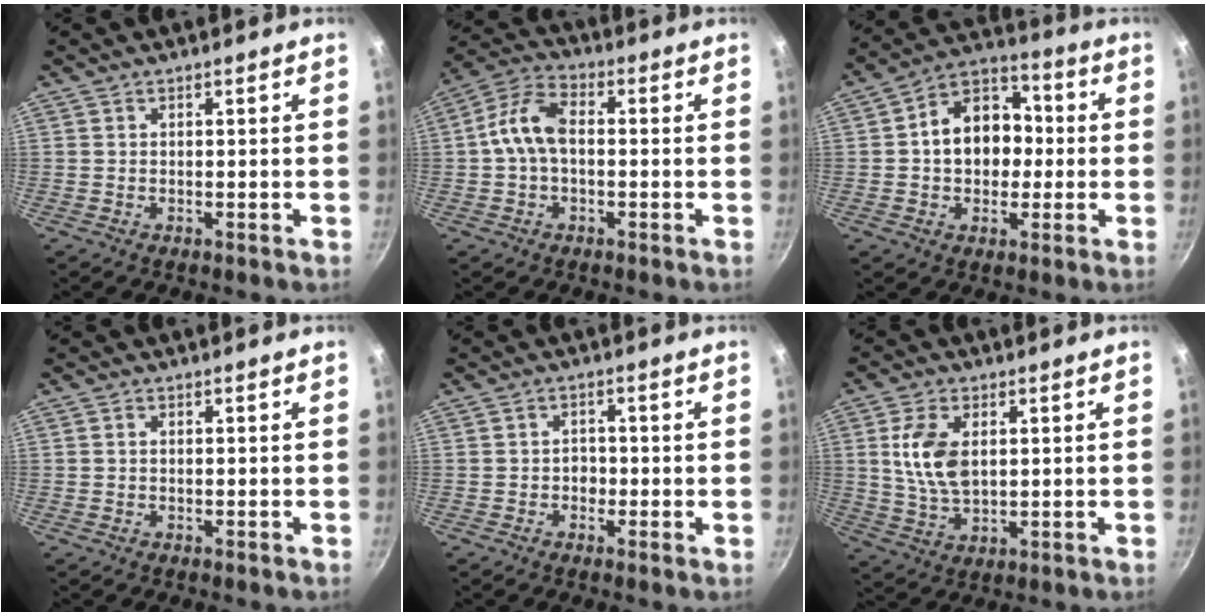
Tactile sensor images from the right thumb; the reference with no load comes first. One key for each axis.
{"total": 8.9, "fx": -0.3, "fy": 5.6, "fz": 6.9, "tx": -0.125, "ty": 0.032, "tz": -0.019}
{"total": 13.5, "fx": 0.3, "fy": 10.4, "fz": 8.7, "tx": -0.091, "ty": 0.030, "tz": -0.011}
{"total": 0.6, "fx": 0.0, "fy": 0.4, "fz": 0.4, "tx": -0.007, "ty": 0.004, "tz": -0.002}
{"total": 2.2, "fx": -0.6, "fy": 1.8, "fz": 1.1, "tx": -0.005, "ty": 0.005, "tz": -0.014}
{"total": 9.5, "fx": 1.9, "fy": 5.5, "fz": 7.4, "tx": -0.139, "ty": -0.010, "tz": 0.039}